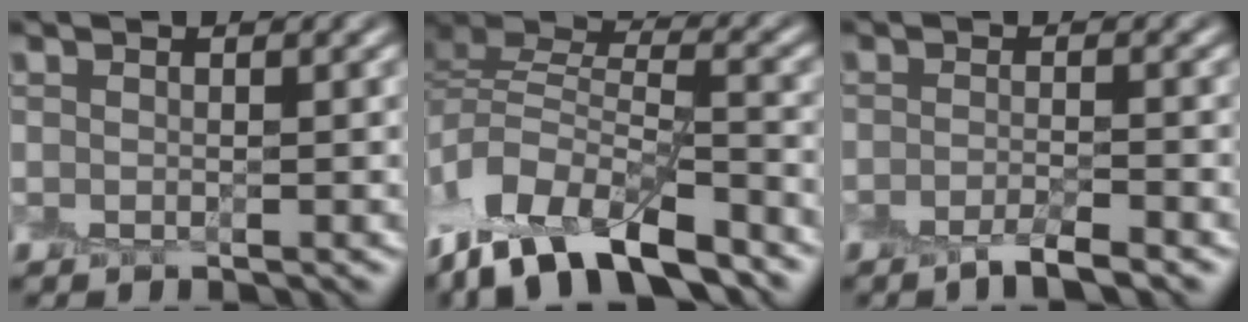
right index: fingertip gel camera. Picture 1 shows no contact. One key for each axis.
{"total": 11.0, "fx": -8.1, "fy": 4.6, "fz": 5.8, "tx": -0.107, "ty": 0.004, "tz": -0.158}
{"total": 2.8, "fx": -1.9, "fy": 0.6, "fz": 2.0, "tx": -0.027, "ty": -0.004, "tz": -0.044}